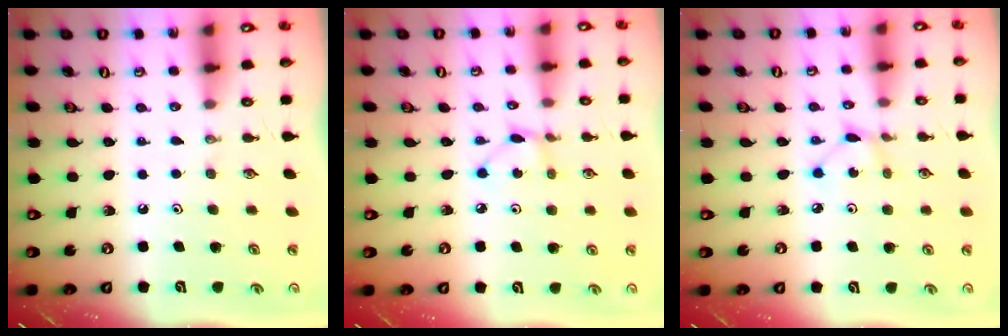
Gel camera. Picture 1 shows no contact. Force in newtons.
{"total": 3.8, "press": 3.8, "slide": 0.4}
{"total": 2.3, "press": 2.3, "slide": 0.1}